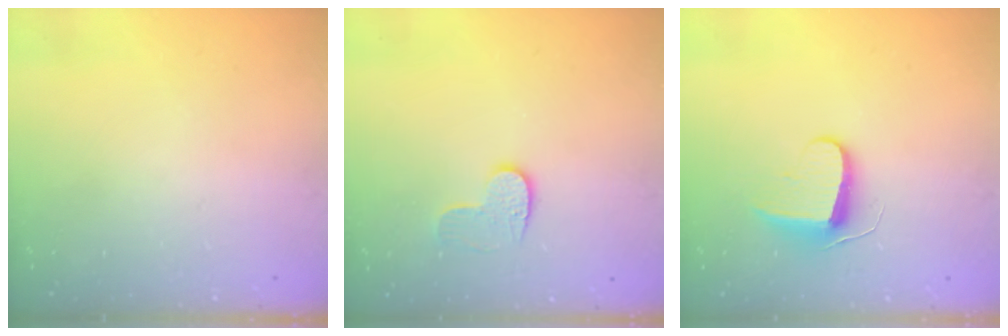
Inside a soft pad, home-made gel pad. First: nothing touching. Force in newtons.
{"total": 6.1, "press": 6.1, "slide": 0.5}
{"total": 9.6, "press": 9.5, "slide": 0.7}